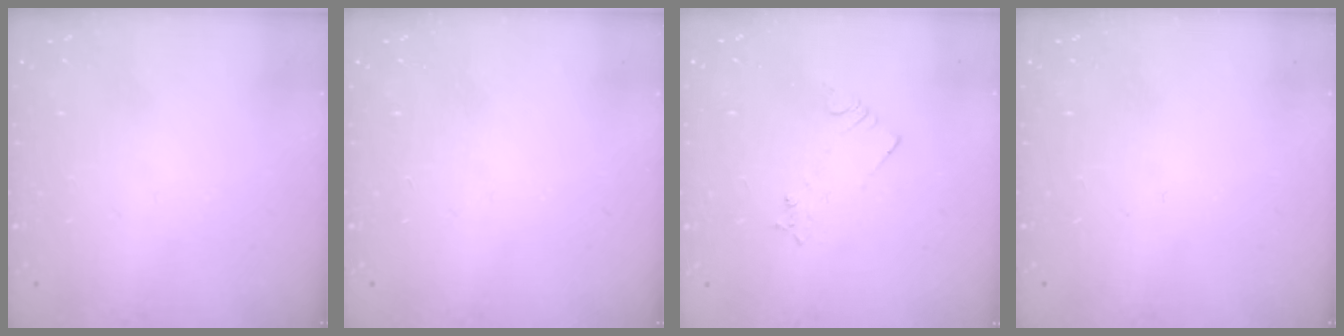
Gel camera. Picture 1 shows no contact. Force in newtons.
{"total": 0.0}
{"total": 2.1, "press": 2.1, "slide": 0.3}
{"total": 0.0}